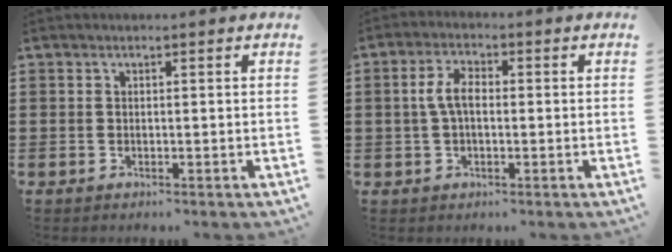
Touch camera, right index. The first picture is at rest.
{"total": 4.6, "force": [0.0, 2.3, 4.0], "torque": [-0.101, -0.002, -0.008]}